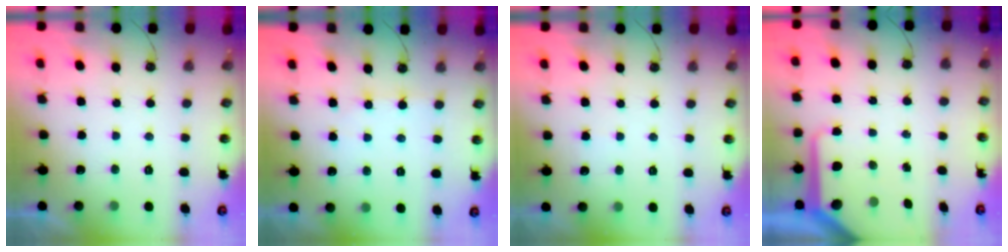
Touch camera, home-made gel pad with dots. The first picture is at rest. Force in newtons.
{"total": 2.9, "press": 2.9, "slide": 0.5}
{"total": 2.9, "press": 2.9, "slide": 0.3}
{"total": 9.1, "press": 9.0, "slide": 0.9}